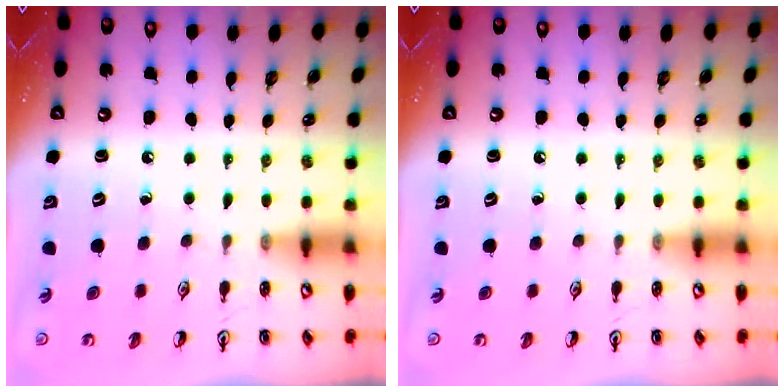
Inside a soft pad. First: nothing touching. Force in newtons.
{"total": 0.0}